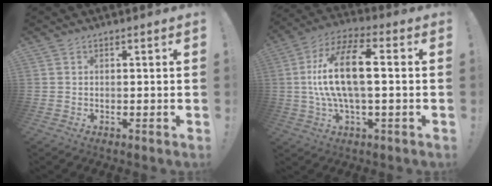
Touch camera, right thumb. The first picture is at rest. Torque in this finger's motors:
{"motor_torque": [1.84, 3.03, 1.38, -1.09, 0.40]}